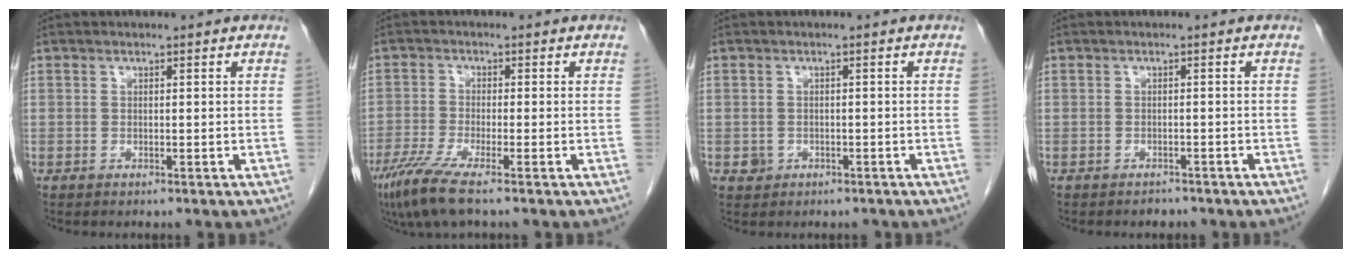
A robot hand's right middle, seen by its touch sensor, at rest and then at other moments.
{"total": 6.1, "force": [-4.2, 0.0, 4.4], "torque": [-0.088, -0.019, -0.083]}
{"total": 2.1, "force": [-0.9, 1.8, 0.3], "torque": [-0.006, 0.007, -0.009]}
{"total": 1.5, "force": [-1.3, 0.7, 0.2], "torque": [-0.010, 0.000, -0.017]}